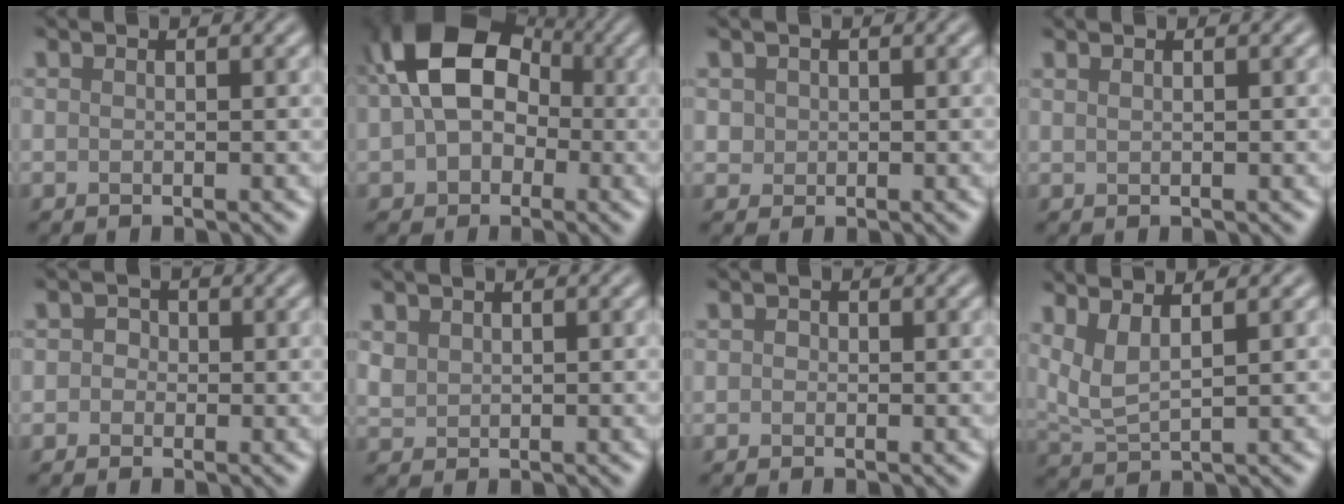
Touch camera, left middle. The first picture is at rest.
{"total": 10.8, "force": [0.9, 7.9, 7.3], "torque": [-0.120, 0.017, 0.001]}
{"total": 1.1, "force": [0.2, 1.0, 0.2], "torque": [-0.002, -0.006, 0.007]}
{"total": 0.5, "force": [0.4, 0.1, 0.4], "torque": [-0.007, -0.003, 0.004]}
{"total": 1.7, "force": [0.1, 1.6, 0.6], "torque": [0.009, 0.006, -0.018]}
{"total": 1.2, "force": [0.7, 1.0, 0.3], "torque": [-0.012, -0.001, 0.019]}
{"total": 0.6, "force": [-0.1, 0.6, 0.2], "torque": [0.000, -0.005, -0.006]}
{"total": 3.3, "force": [1.8, 0.9, 2.6], "torque": [-0.063, -0.002, 0.043]}